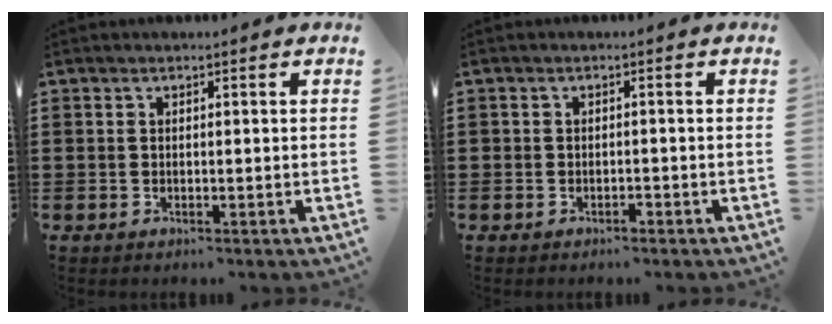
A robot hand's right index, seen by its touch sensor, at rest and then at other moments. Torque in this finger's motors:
{"motor_torque": [0.04, 0.11, 0.00, 0.04]}